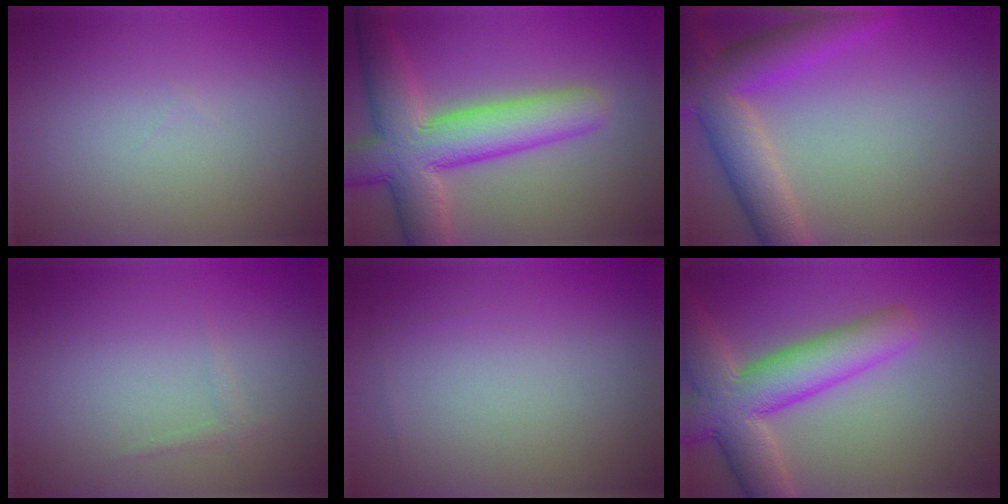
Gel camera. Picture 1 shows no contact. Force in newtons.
{"total": 9.1, "press": 9.1, "slide": 0.3}
{"total": 7.3, "press": 7.2, "slide": 0.3}
{"total": 0.7, "press": 0.7, "slide": 0.0}
{"total": 0.0}
{"total": 8.3, "press": 8.3, "slide": 0.5}